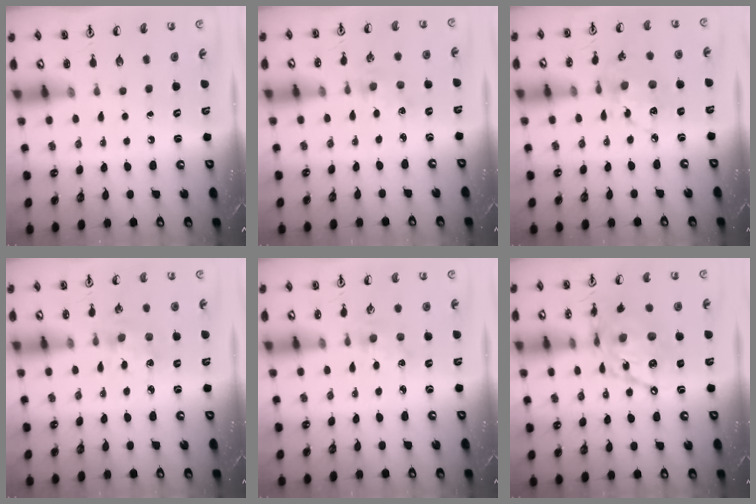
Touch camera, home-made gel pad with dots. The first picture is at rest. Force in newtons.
{"total": 2.2, "press": 2.1, "slide": 0.3}
{"total": 10.0, "press": 9.9, "slide": 0.6}
{"total": 2.9, "press": 2.9, "slide": 0.3}
{"total": 0.9, "press": 0.9, "slide": 0.2}
{"total": 15.4, "press": 15.4, "slide": 1.2}